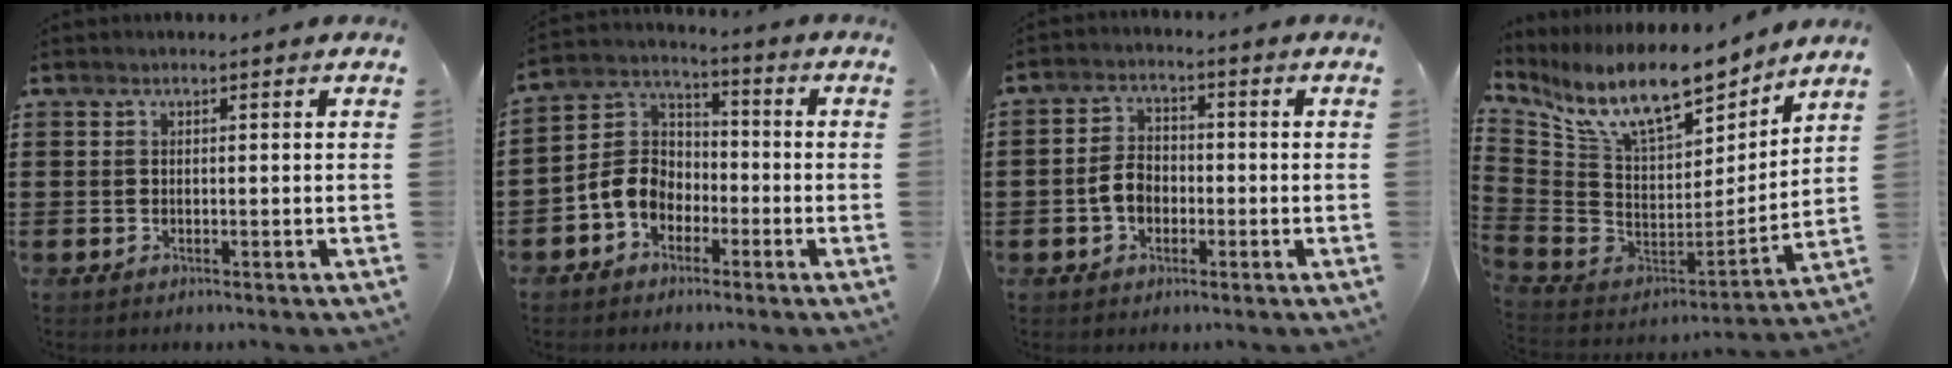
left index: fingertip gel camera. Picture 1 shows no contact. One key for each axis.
{"total": 6.5, "fx": -2.8, "fy": 5.2, "fz": 2.7, "tx": -0.094, "ty": 0.004, "tz": -0.064}
{"total": 4.4, "fx": -1.2, "fy": 3.0, "fz": 2.9, "tx": -0.072, "ty": 0.002, "tz": -0.026}
{"total": 12.8, "fx": 9.2, "fy": 3.8, "fz": 8.1, "tx": -0.173, "ty": -0.063, "tz": 0.161}